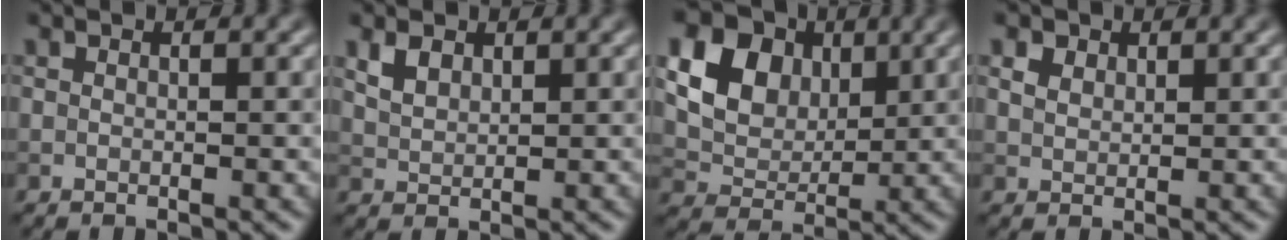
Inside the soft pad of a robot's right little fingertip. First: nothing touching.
{"total": 2.1, "force": [1.3, 1.3, 1.1], "torque": [-0.027, 0.002, 0.029]}
{"total": 10.6, "force": [3.9, 8.0, 5.7], "torque": [-0.123, 0.022, 0.073]}
{"total": 2.1, "force": [1.4, 1.3, 0.8], "torque": [-0.020, 0.000, 0.021]}